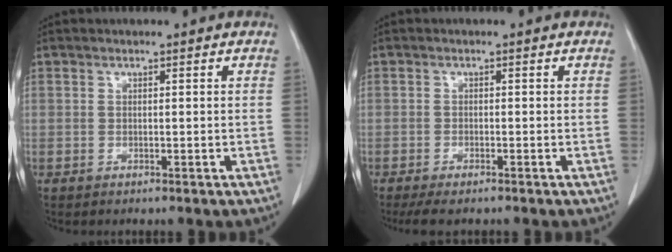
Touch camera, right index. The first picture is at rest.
{"total": 3.9, "force": [-3.2, 0.8, 2.1], "torque": [-0.033, -0.010, -0.049]}